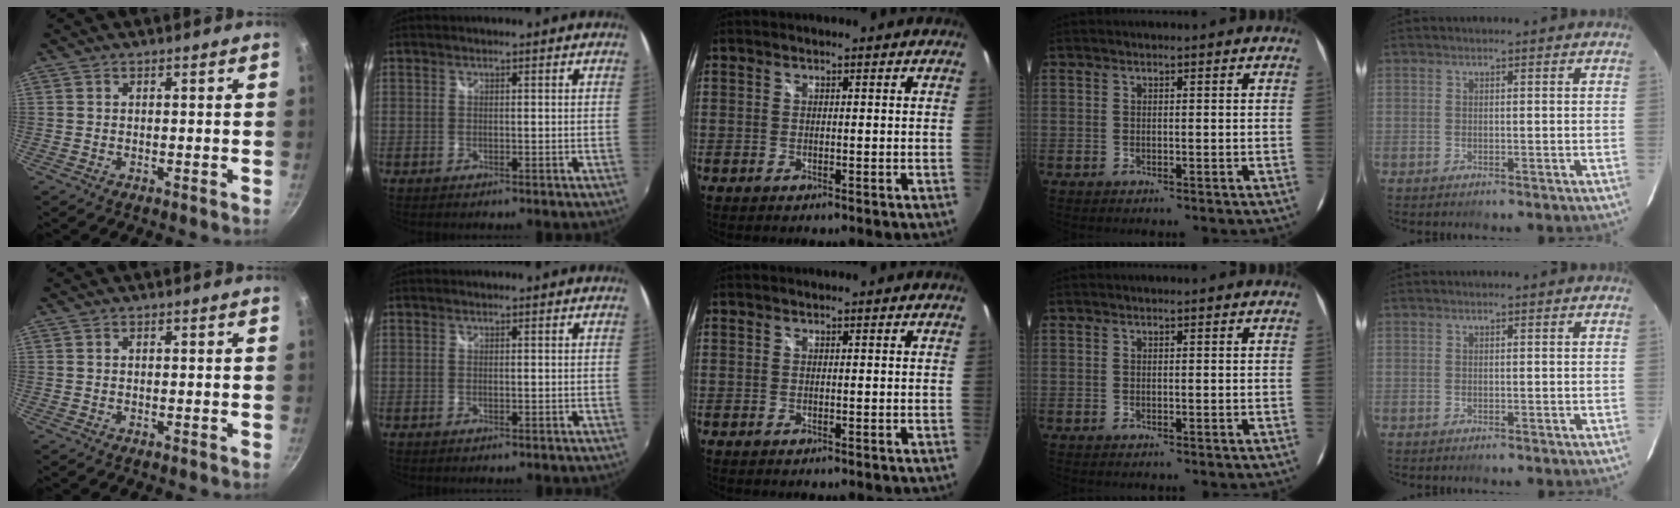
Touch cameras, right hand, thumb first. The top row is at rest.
{"index": {"total": 0.5, "force": [0.0, 0.3, 0.4], "torque": [-0.005, -0.001, 0.000]}}